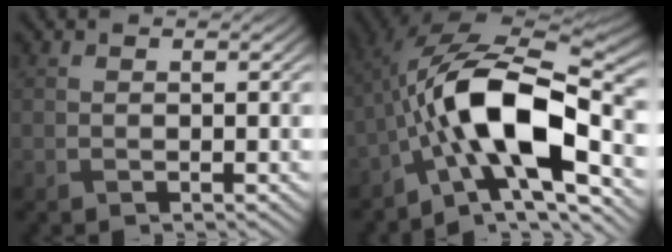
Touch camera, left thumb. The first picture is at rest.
{"total": 14.4, "force": [-4.1, 5.9, 12.5], "torque": [-0.204, 0.001, -0.085]}